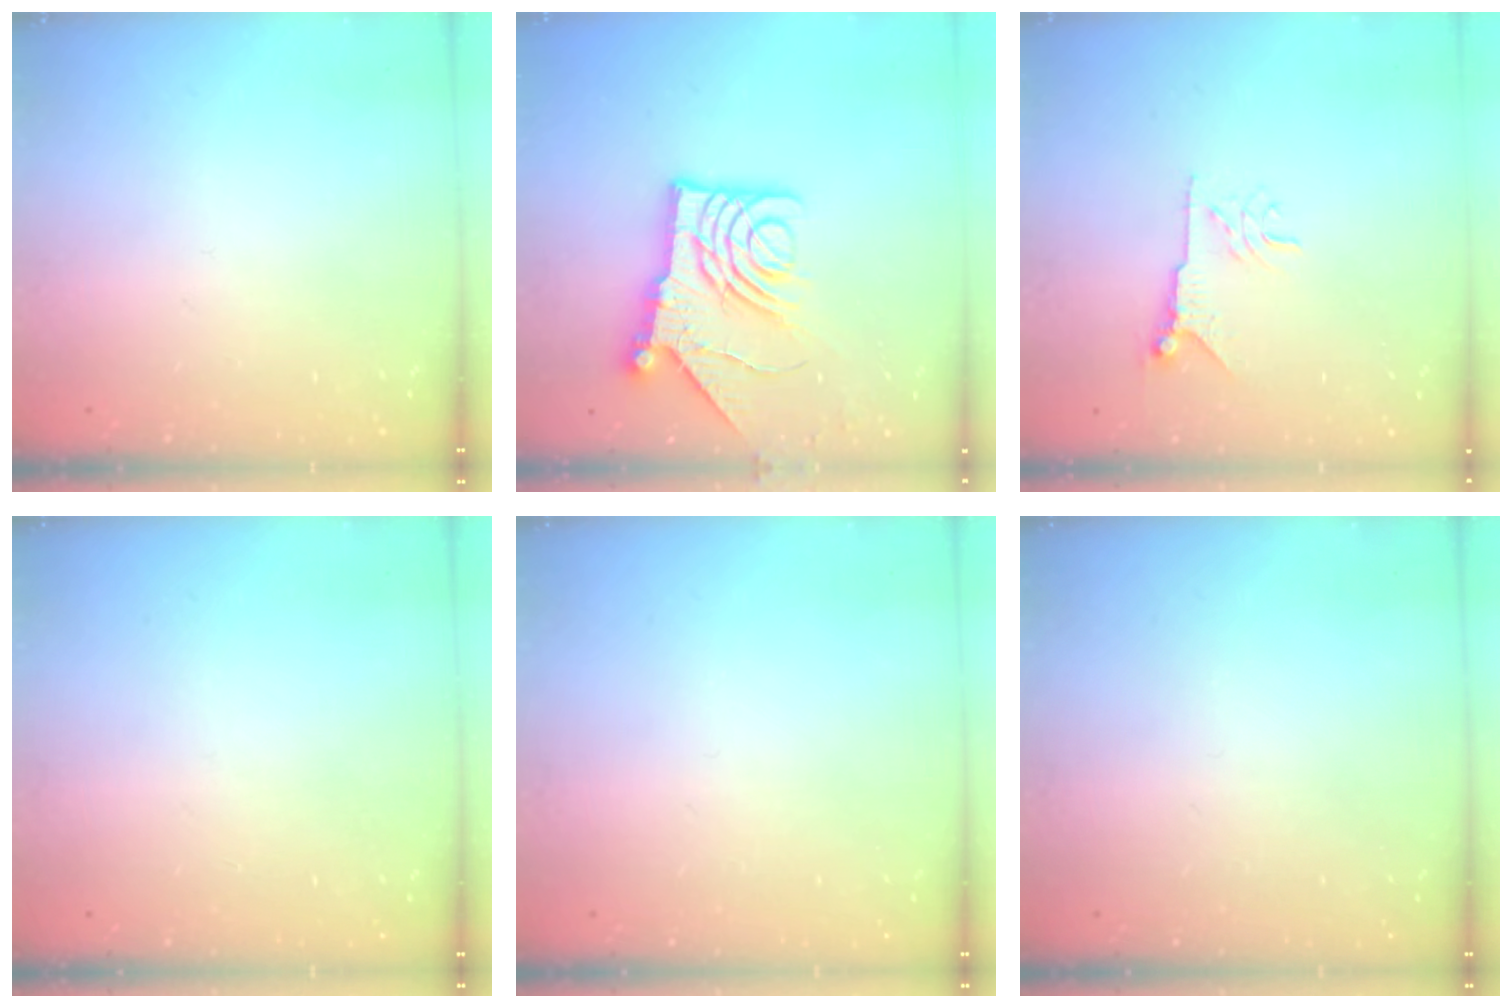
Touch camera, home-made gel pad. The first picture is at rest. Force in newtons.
{"total": 14.8, "press": 14.7, "slide": 1.3}
{"total": 7.3, "press": 7.3, "slide": 0.6}
{"total": 0.0}
{"total": 0.0}
{"total": 0.0}